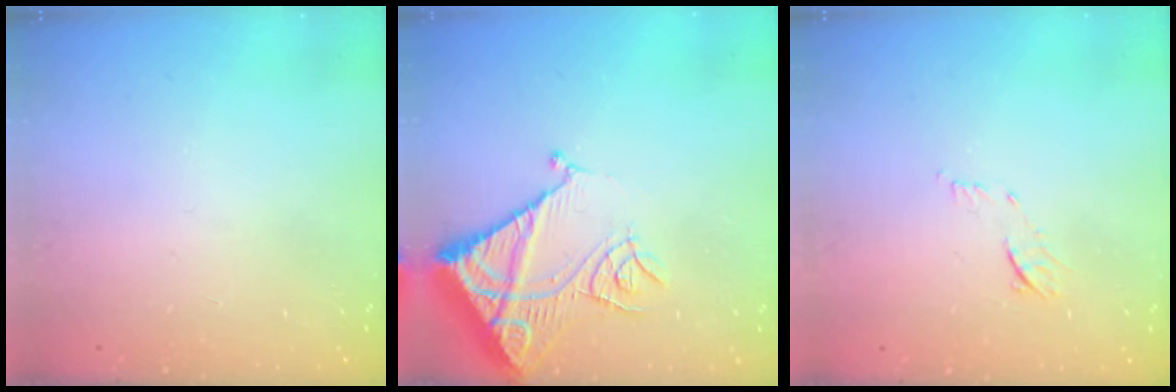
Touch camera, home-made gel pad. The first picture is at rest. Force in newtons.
{"total": 13.7, "press": 13.6, "slide": 1.6}
{"total": 8.0, "press": 7.9, "slide": 1.0}